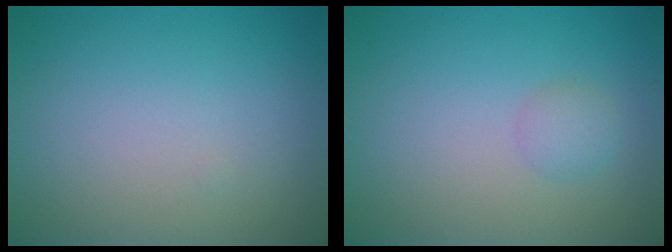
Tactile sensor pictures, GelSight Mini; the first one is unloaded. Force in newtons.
{"total": 1.3, "press": 1.3, "slide": 0.0}